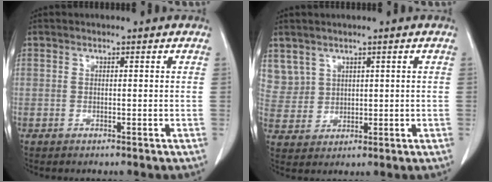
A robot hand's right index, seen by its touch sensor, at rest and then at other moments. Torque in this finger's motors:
{"motor_torque": [-0.29, 0.31, 0.04, 0.03]}